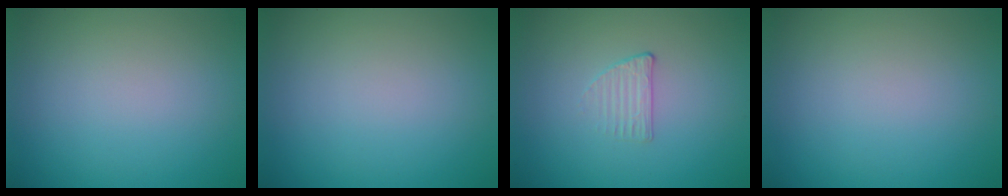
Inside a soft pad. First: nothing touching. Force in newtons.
{"total": 0.0}
{"total": 1.2, "press": 0.6, "slide": 1.0}
{"total": 0.0}